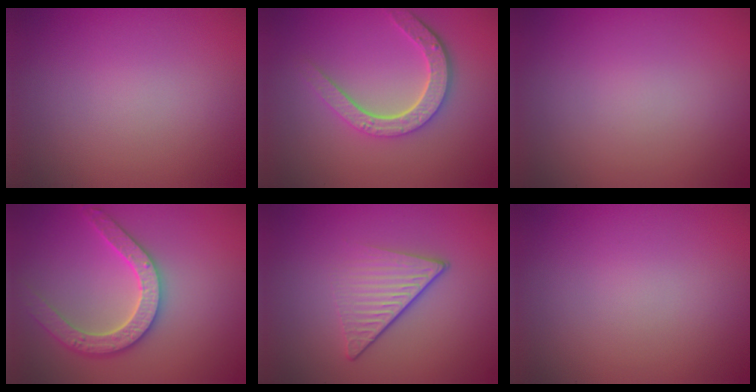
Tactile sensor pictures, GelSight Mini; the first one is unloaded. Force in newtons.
{"total": 4.6, "press": 3.5, "slide": 3.0}
{"total": 0.0}
{"total": 4.0, "press": 3.9, "slide": 0.9}
{"total": 4.2, "press": 2.7, "slide": 3.2}
{"total": 0.0}